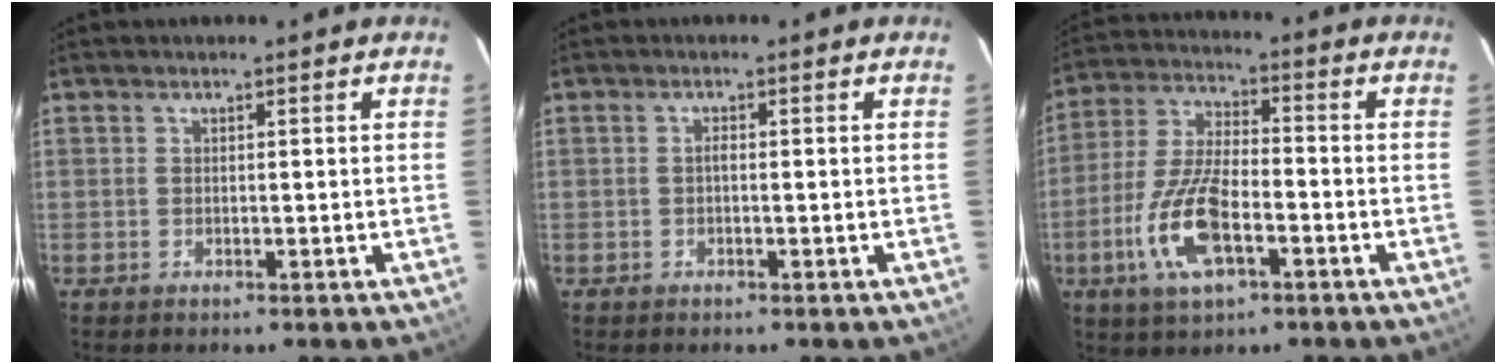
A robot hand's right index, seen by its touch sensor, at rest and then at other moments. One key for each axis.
{"total": 0.7, "fx": -0.2, "fy": 0.3, "fz": 0.6, "tx": -0.012, "ty": 0.006, "tz": -0.005}
{"total": 13.6, "fx": -5.2, "fy": 5.1, "fz": 11.4, "tx": -0.247, "ty": -0.007, "tz": -0.099}